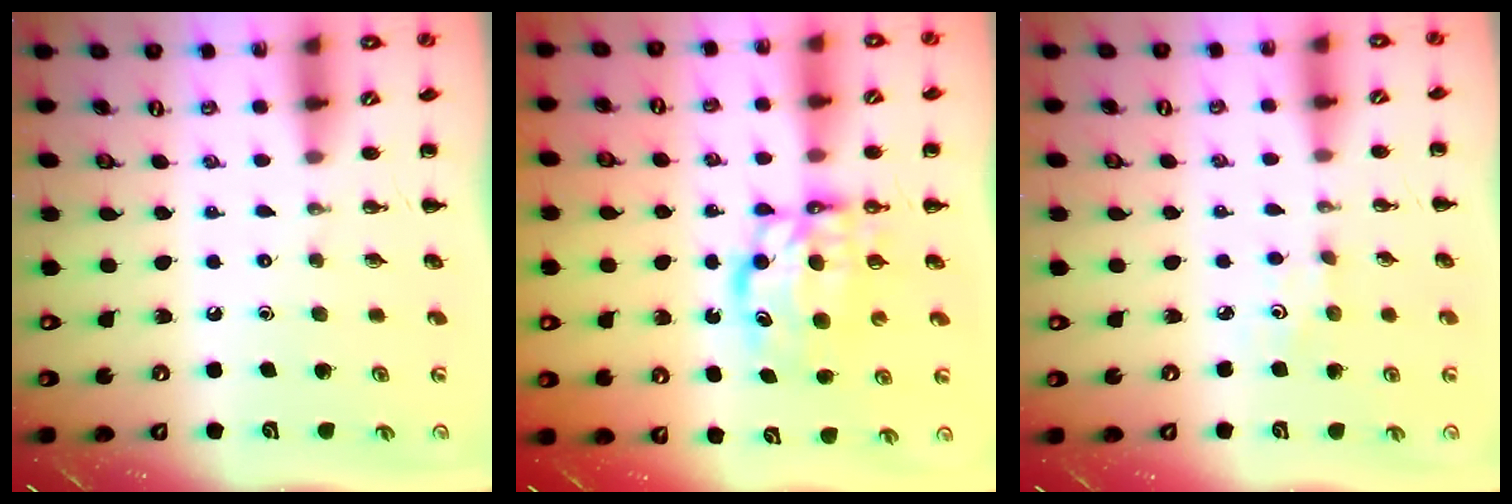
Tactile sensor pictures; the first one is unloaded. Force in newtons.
{"total": 7.1, "press": 7.0, "slide": 1.1}
{"total": 1.8, "press": 1.7, "slide": 0.6}